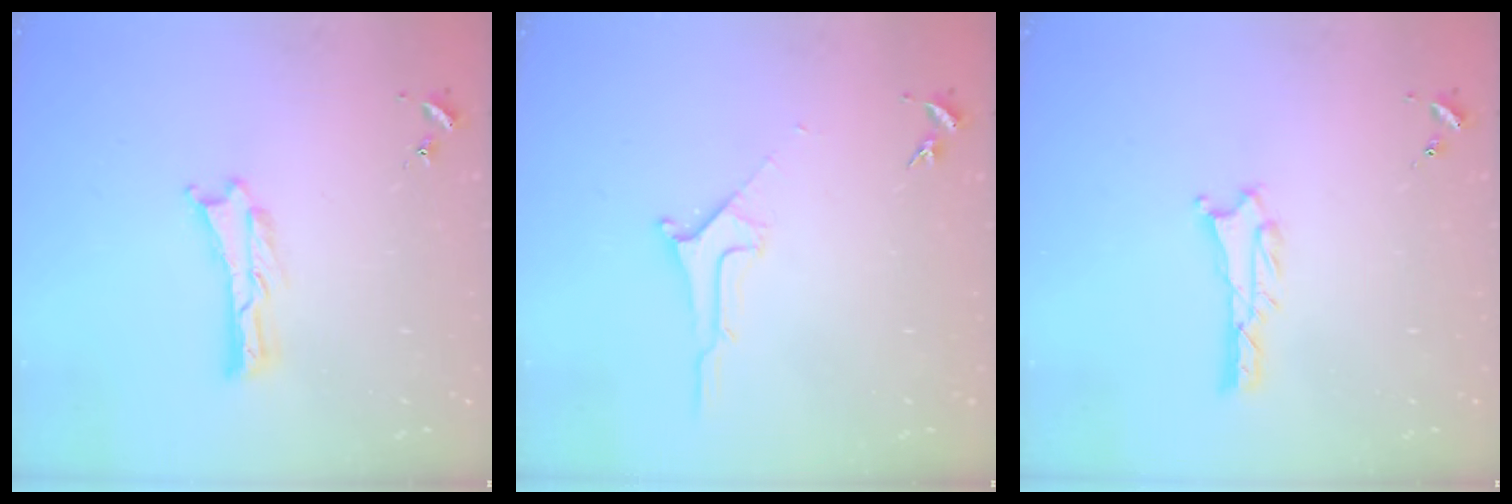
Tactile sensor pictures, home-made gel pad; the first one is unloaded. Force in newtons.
{"total": 1.8, "press": 1.7, "slide": 0.2}
{"total": 1.3, "press": 1.3, "slide": 0.3}